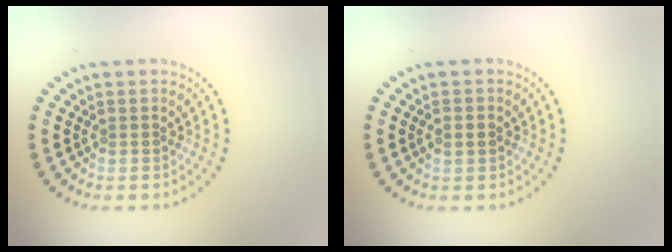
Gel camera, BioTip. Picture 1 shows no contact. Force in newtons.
{"total": 1.7, "press": 1.7, "slide": 0.1}